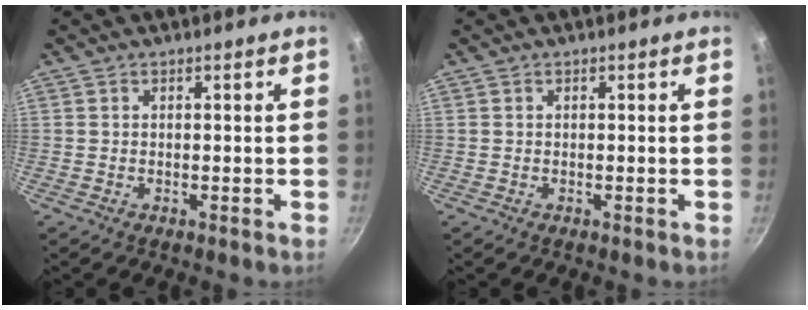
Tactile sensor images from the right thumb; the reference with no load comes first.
{"total": 0.0}